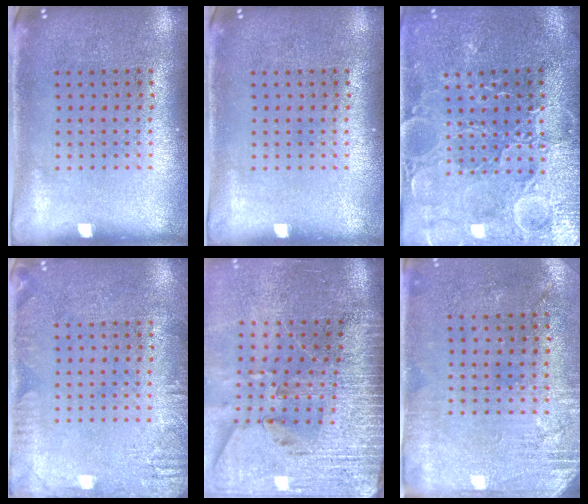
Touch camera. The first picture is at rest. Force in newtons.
{"total": 0.0}
{"total": 3.7, "press": 3.6, "slide": 0.7}
{"total": 2.2, "press": 2.2, "slide": 0.3}
{"total": 3.7, "press": 3.2, "slide": 1.9}
{"total": 2.7, "press": 2.3, "slide": 1.4}